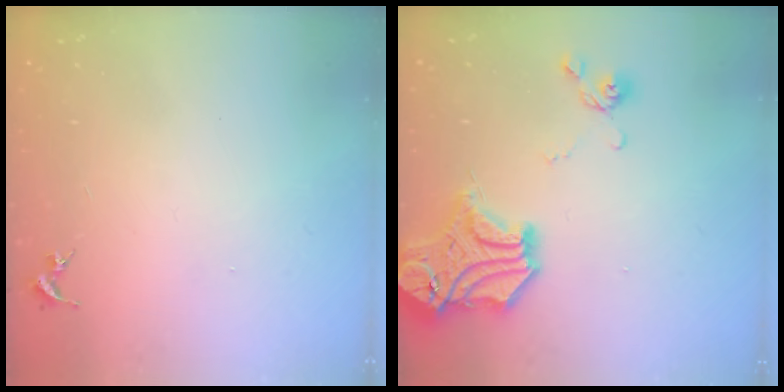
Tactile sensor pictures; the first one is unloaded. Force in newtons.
{"total": 18.9, "press": 18.7, "slide": 2.7}